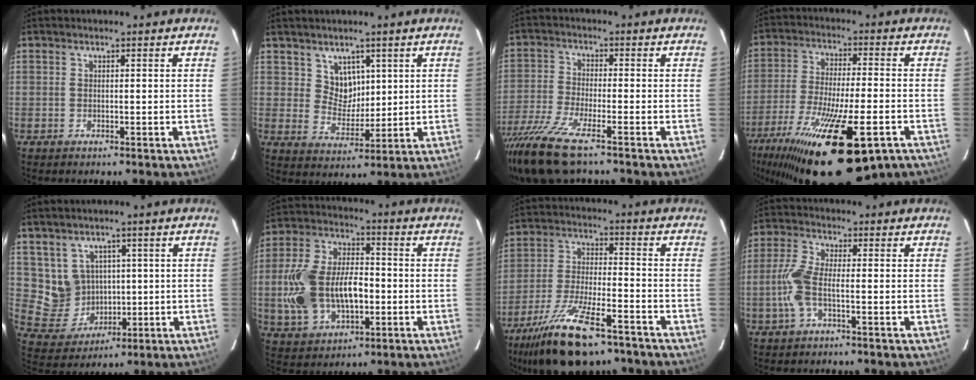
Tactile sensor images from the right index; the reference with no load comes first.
{"total": 5.4, "force": [2.8, 4.4, 1.5], "torque": [-0.018, 0.003, 0.060]}
{"total": 12.5, "force": [-9.2, 1.9, 8.1], "torque": [-0.187, -0.043, -0.180]}
{"total": 27.4, "force": [-16.9, 8.5, 19.9], "torque": [-0.374, -0.069, -0.266]}
{"total": 7.9, "force": [2.3, 7.3, 1.7], "torque": [-0.047, 0.005, 0.066]}
{"total": 17.6, "force": [-2.5, 10.7, 13.8], "torque": [-0.304, 0.008, -0.033]}
{"total": 18.1, "force": [-12.9, 5.7, 11.3], "torque": [-0.229, -0.034, -0.223]}
{"total": 6.4, "force": [-1.6, 1.8, 5.9], "torque": [-0.137, 0.003, -0.033]}